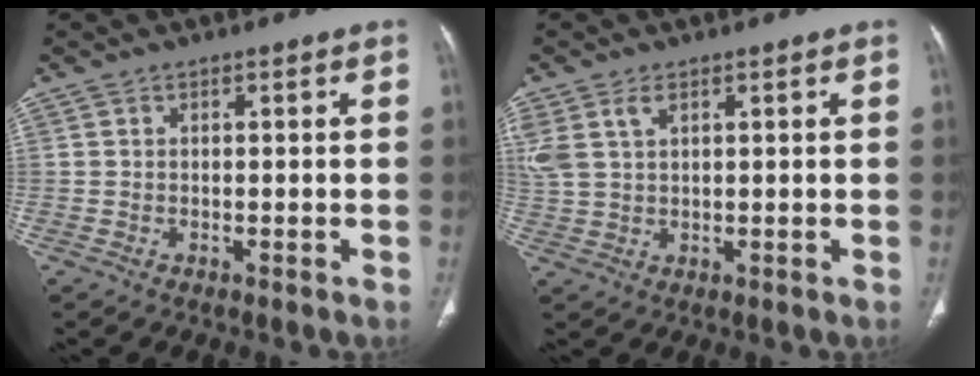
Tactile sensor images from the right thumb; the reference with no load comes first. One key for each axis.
{"total": 5.7, "fx": 2.6, "fy": 3.2, "fz": 3.9, "tx": -0.099, "ty": 0.007, "tz": 0.060}